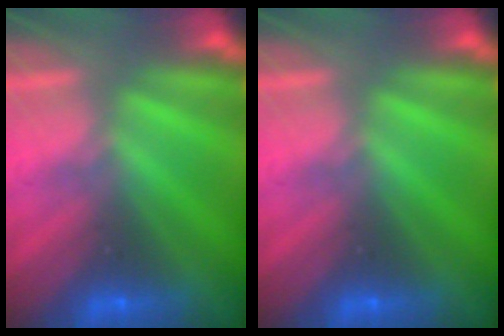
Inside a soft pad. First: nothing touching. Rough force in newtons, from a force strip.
{"total": 0.0}